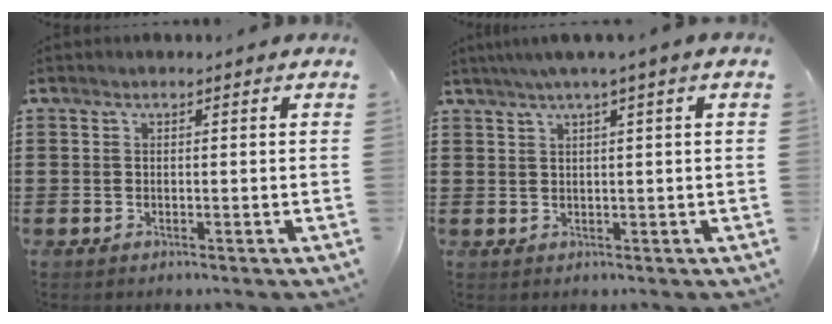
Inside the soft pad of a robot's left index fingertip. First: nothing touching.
{"total": 2.2, "force": [1.0, -0.5, 1.9], "torque": [-0.036, -0.003, 0.016]}